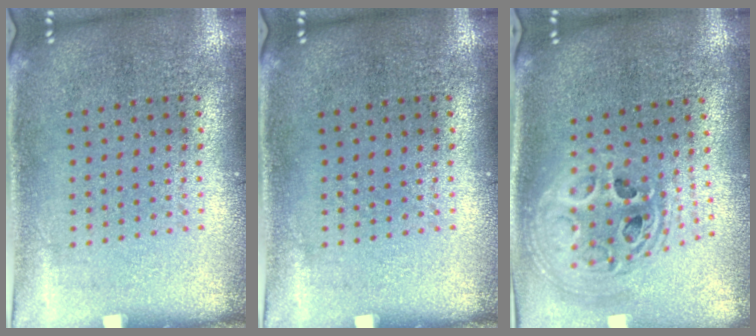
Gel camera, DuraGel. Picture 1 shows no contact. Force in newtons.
{"total": 0.0}
{"total": 2.3, "press": 1.8, "slide": 1.5}